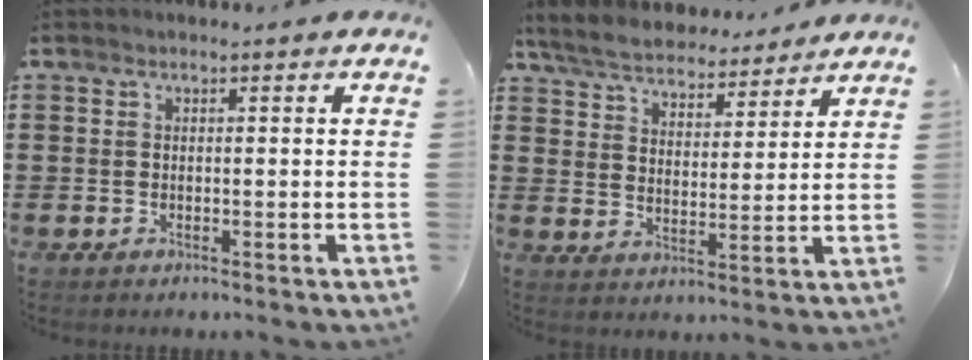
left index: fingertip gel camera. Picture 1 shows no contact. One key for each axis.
{"total": 5.7, "fx": 5.5, "fy": 0.9, "fz": 0.9, "tx": -0.047, "ty": -0.032, "tz": 0.096}